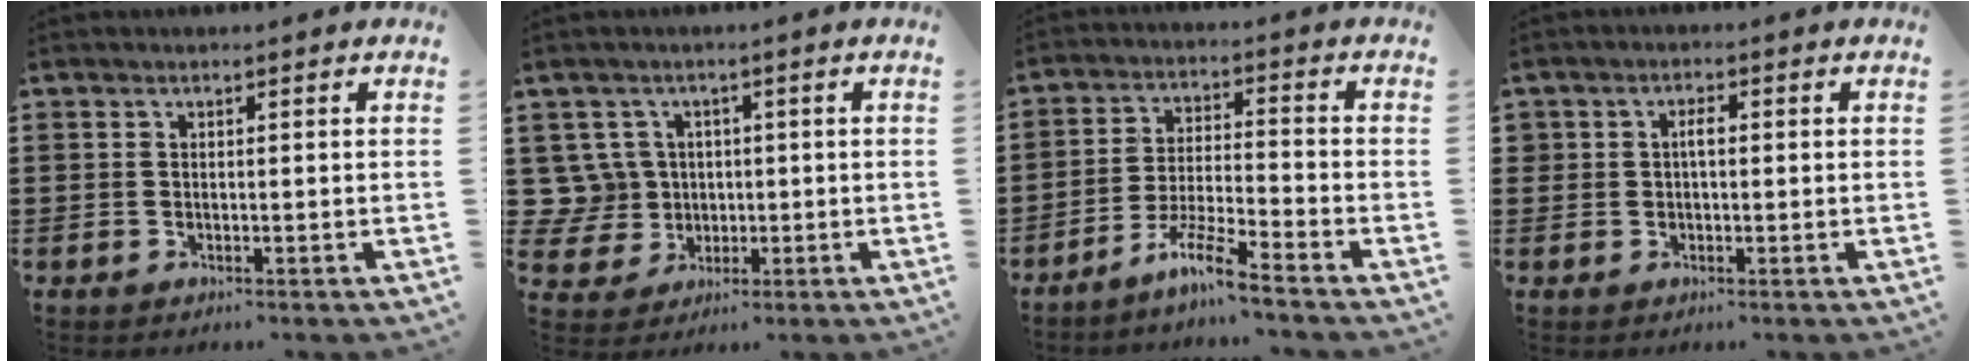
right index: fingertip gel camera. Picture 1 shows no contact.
{"total": 6.3, "force": [0.9, 6.1, 1.5], "torque": [-0.078, 0.010, 0.016]}
{"total": 7.1, "force": [-5.9, -0.1, 4.0], "torque": [-0.094, -0.011, -0.117]}
{"total": 1.9, "force": [0.2, 1.2, 1.5], "torque": [-0.030, 0.006, 0.003]}